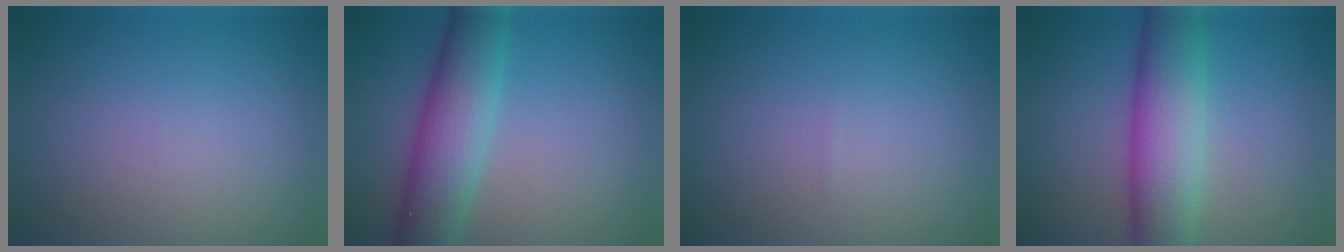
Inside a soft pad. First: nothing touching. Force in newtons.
{"total": 7.0, "press": 7.0, "slide": 0.2}
{"total": 0.0}
{"total": 7.7, "press": 7.7, "slide": 0.3}